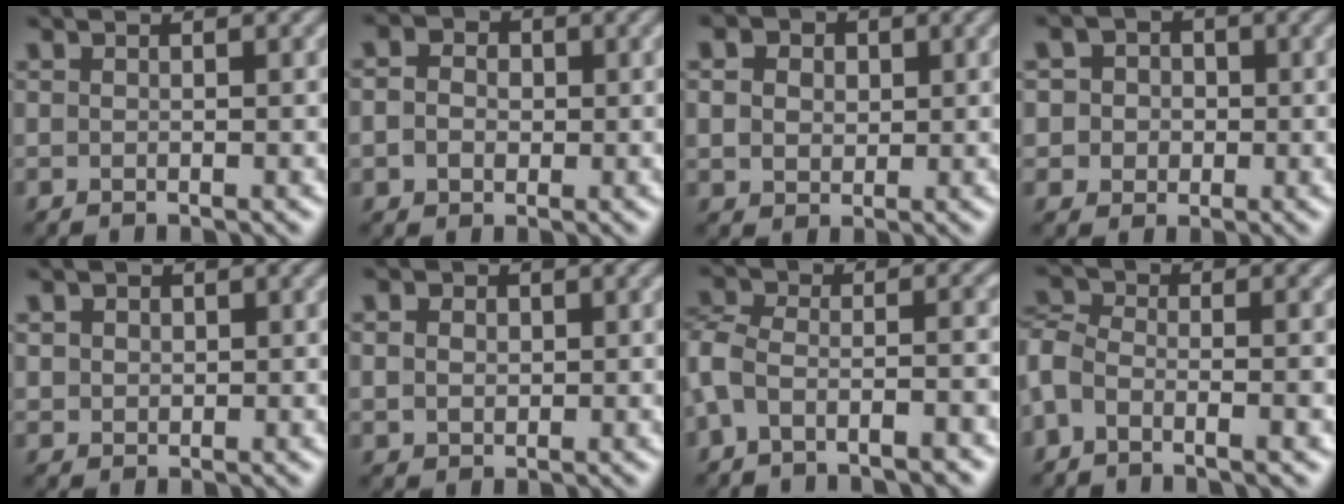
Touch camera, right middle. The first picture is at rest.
{"total": 4.2, "force": [0.7, 3.5, 2.2], "torque": [-0.024, 0.024, -0.023]}
{"total": 5.6, "force": [2.3, 4.2, 2.9], "torque": [-0.063, 0.019, 0.017]}
{"total": 4.5, "force": [1.1, 4.0, 1.7], "torque": [-0.014, 0.022, -0.001]}
{"total": 2.1, "force": [0.9, 1.7, 0.8], "torque": [-0.023, 0.005, 0.022]}
{"total": 2.3, "force": [0.7, 1.9, 1.1], "torque": [-0.027, 0.007, 0.010]}
{"total": 5.5, "force": [-3.3, 2.4, 3.7], "torque": [-0.074, 0.001, -0.069]}
{"total": 5.4, "force": [-2.0, 2.9, 4.1], "torque": [-0.062, 0.012, -0.039]}